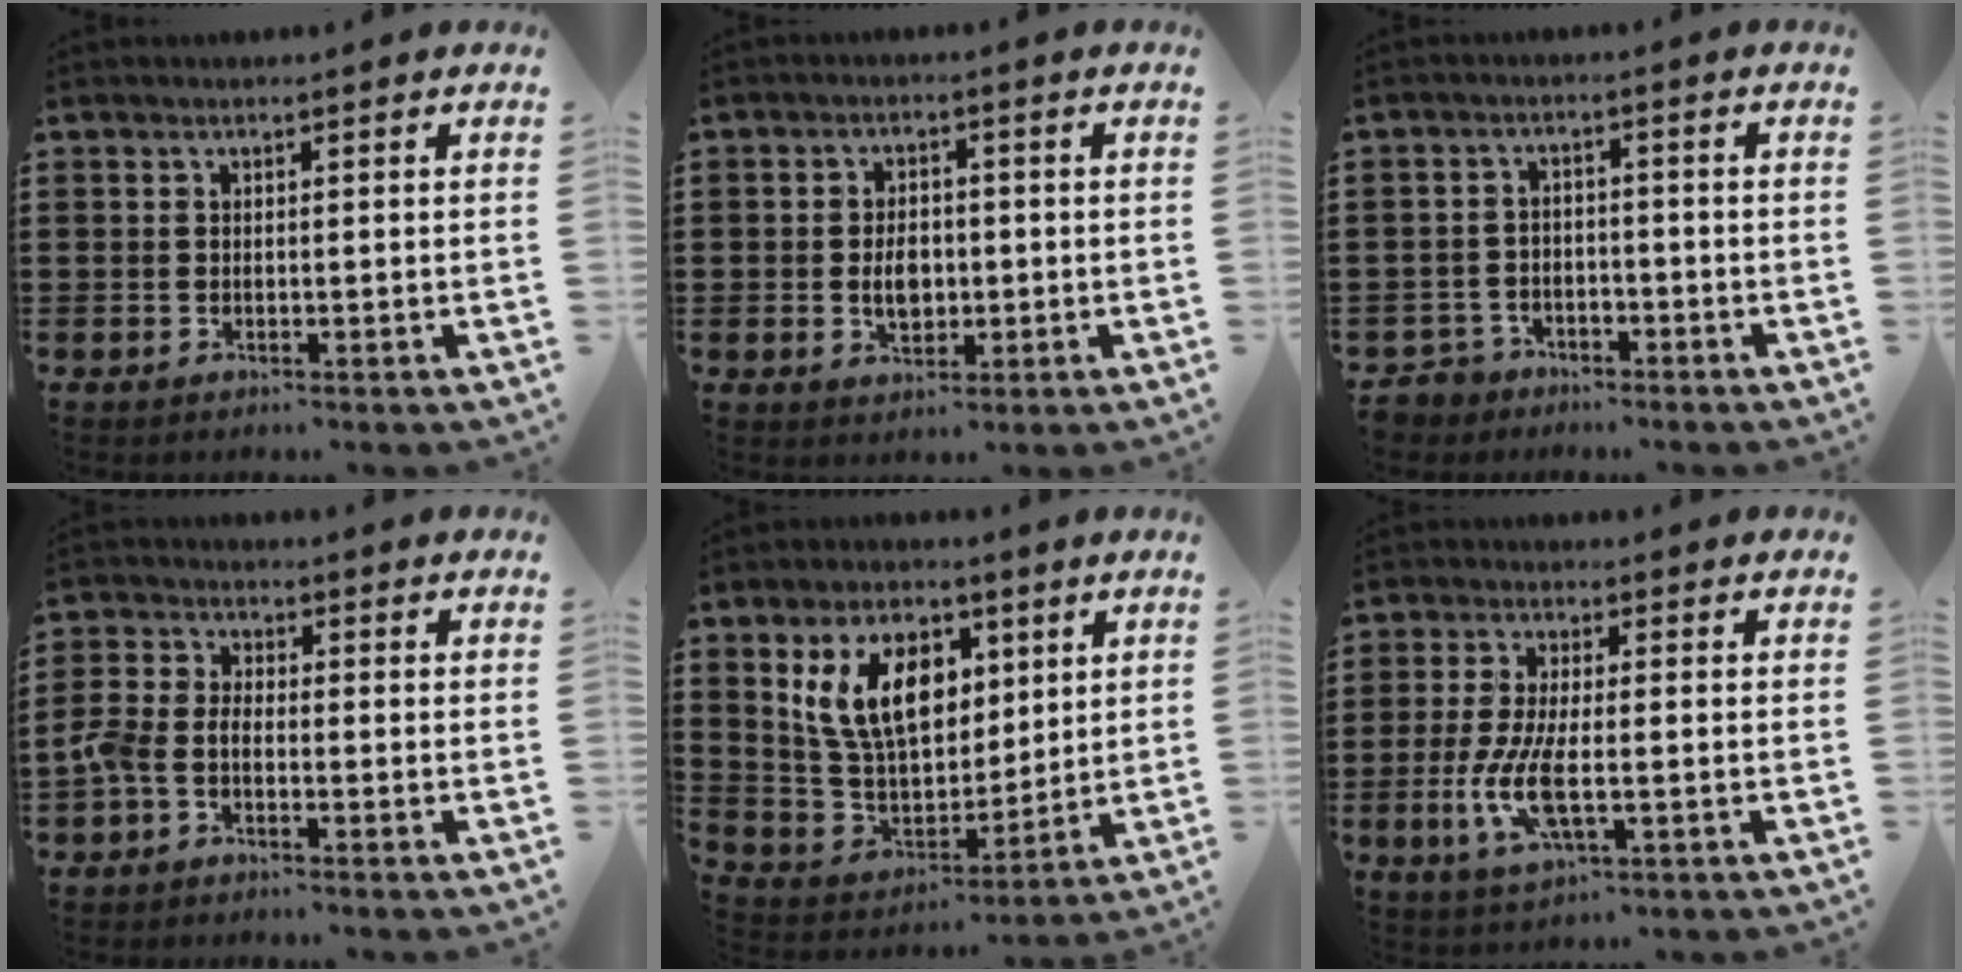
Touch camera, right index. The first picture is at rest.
{"total": 4.1, "force": [-0.5, 2.8, 3.0], "torque": [-0.052, 0.002, -0.012]}
{"total": 3.2, "force": [-2.8, 1.5, -0.1], "torque": [-0.008, 0.006, -0.060]}
{"total": 3.2, "force": [-2.2, 1.4, 1.9], "torque": [-0.064, -0.004, -0.052]}
{"total": 12.1, "force": [5.0, 7.5, 8.1], "torque": [-0.189, 0.016, 0.091]}
{"total": 7.9, "force": [-1.9, 2.7, 7.2], "torque": [-0.160, -0.012, -0.038]}